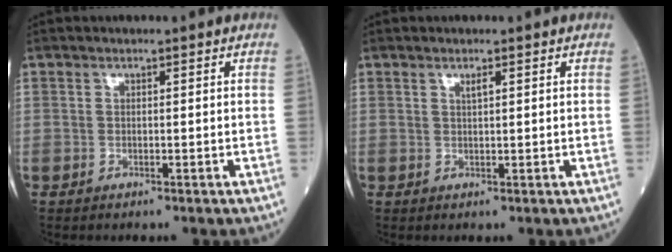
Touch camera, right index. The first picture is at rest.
{"total": 1.0, "force": [0.6, 0.1, 0.8], "torque": [-0.016, -0.002, 0.010]}